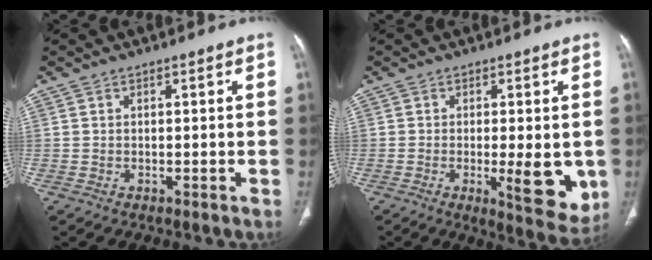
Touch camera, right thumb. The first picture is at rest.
{"total": 9.9, "force": [-1.7, 3.1, 9.2], "torque": [-0.113, -0.020, -0.014]}